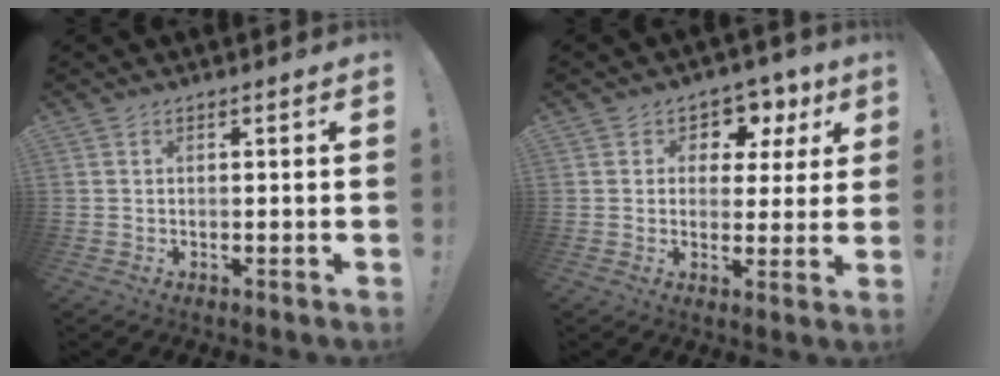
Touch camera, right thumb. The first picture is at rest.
{"total": 6.7, "force": [3.3, 5.4, 2.1], "torque": [-0.020, -0.029, 0.062]}